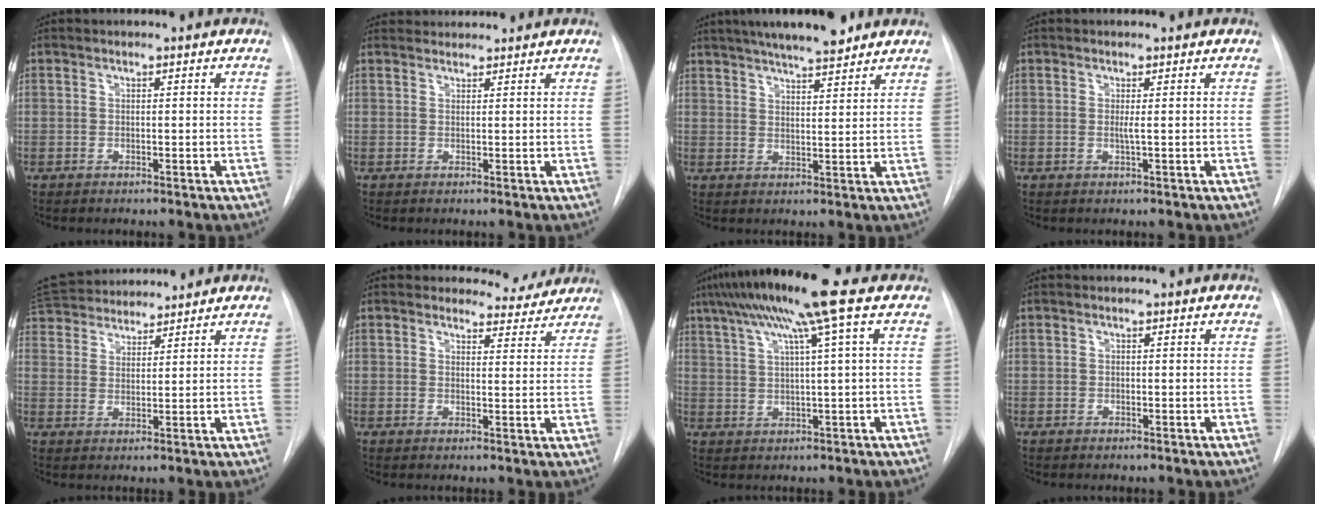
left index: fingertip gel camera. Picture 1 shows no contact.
{"total": 3.7, "force": [3.7, 0.5, 0.1], "torque": [-0.006, 0.030, 0.061]}
{"total": 12.5, "force": [10.4, 1.9, 6.6], "torque": [-0.110, 0.019, 0.158]}
{"total": 0.9, "force": [0.2, -0.2, 0.8], "torque": [-0.021, -0.002, 0.004]}
{"total": 16.2, "force": [14.6, 4.8, 5.2], "torque": [-0.128, 0.050, 0.249]}
{"total": 5.3, "force": [5.0, 1.6, -0.4], "torque": [0.016, -0.016, 0.049]}
{"total": 11.9, "force": [6.9, -1.5, 9.6], "torque": [-0.158, 0.026, 0.109]}
{"total": 0.0}